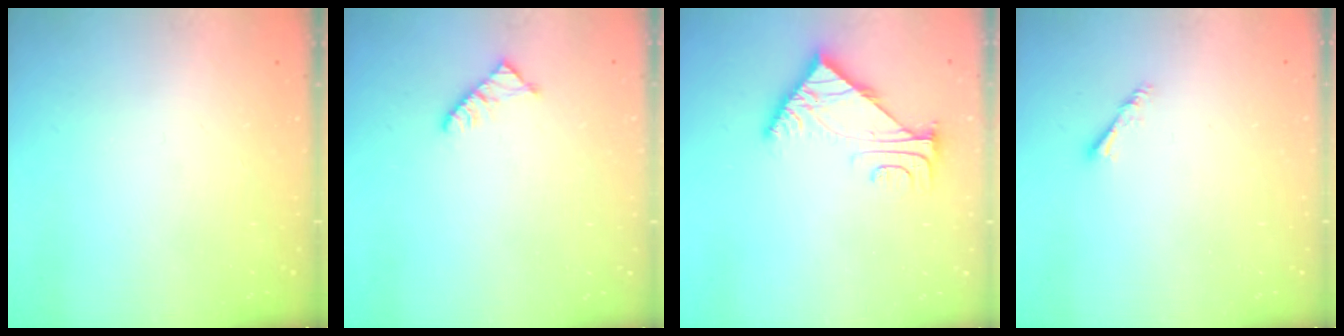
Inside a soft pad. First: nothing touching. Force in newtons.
{"total": 5.2, "press": 5.2, "slide": 0.6}
{"total": 5.6, "press": 5.5, "slide": 0.8}
{"total": 3.0, "press": 2.9, "slide": 0.6}